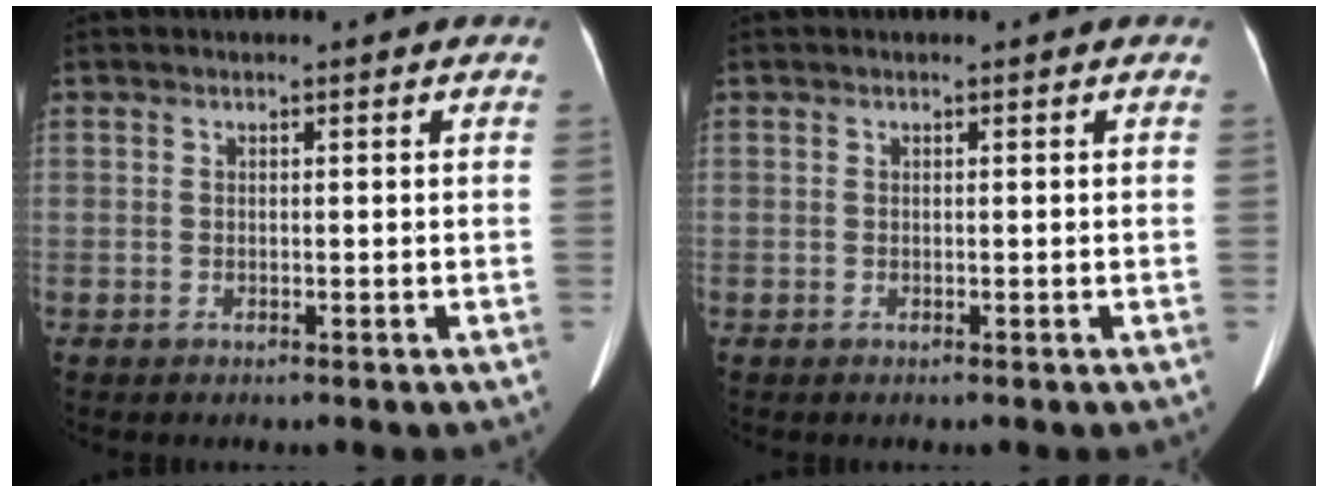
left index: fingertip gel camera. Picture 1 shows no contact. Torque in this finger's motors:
{"motor_torque": [0.00, 0.00, 0.00, 0.00]}